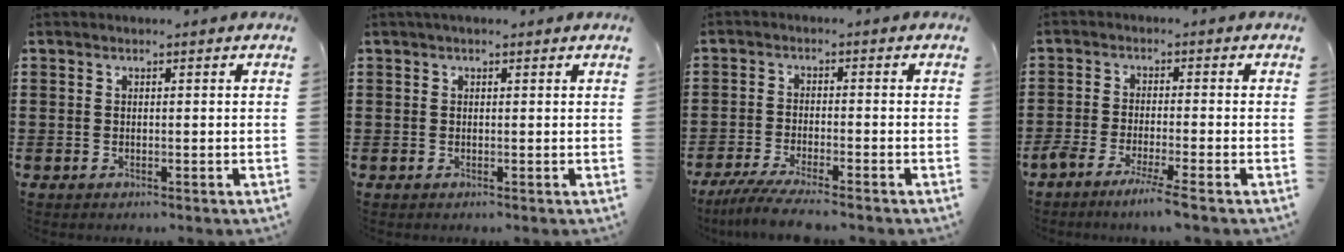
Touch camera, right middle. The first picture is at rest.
{"total": 0.8, "force": [0.6, 0.2, 0.5], "torque": [-0.011, 0.003, 0.010]}
{"total": 4.6, "force": [-4.0, -0.2, 2.3], "torque": [-0.060, -0.021, -0.079]}
{"total": 3.9, "force": [-3.1, -0.2, 2.5], "torque": [-0.054, -0.012, -0.058]}